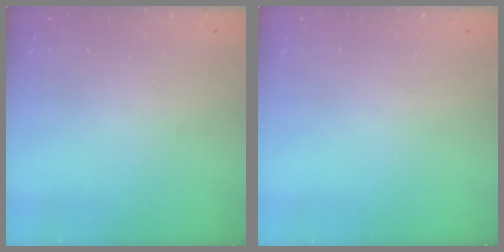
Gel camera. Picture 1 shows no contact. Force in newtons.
{"total": 0.0}